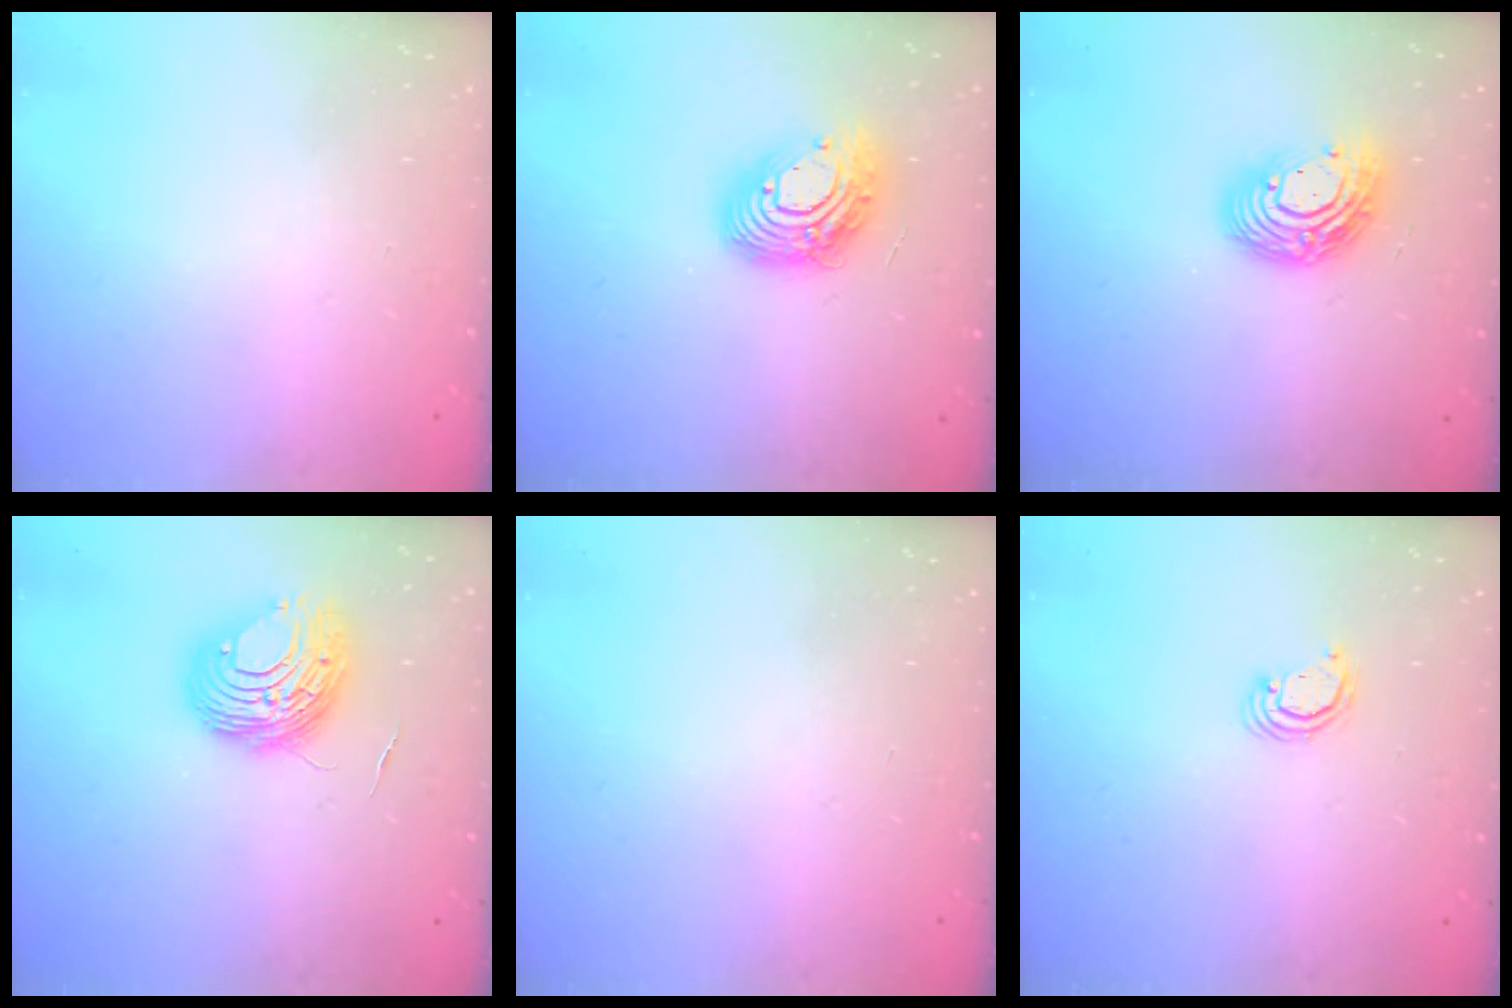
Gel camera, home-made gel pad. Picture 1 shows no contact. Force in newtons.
{"total": 14.4, "press": 14.3, "slide": 1.3}
{"total": 12.8, "press": 12.8, "slide": 1.1}
{"total": 9.7, "press": 9.6, "slide": 1.3}
{"total": 0.0}
{"total": 2.4, "press": 2.4, "slide": 0.3}